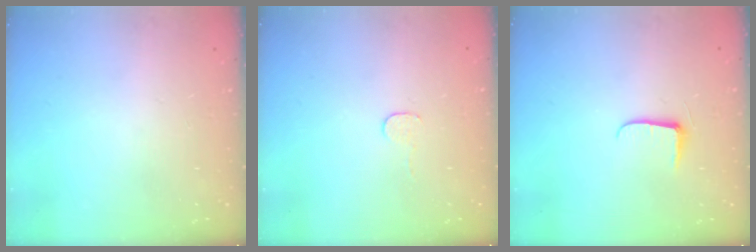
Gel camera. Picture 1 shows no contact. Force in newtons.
{"total": 2.7, "press": 2.7, "slide": 0.2}
{"total": 5.8, "press": 5.8, "slide": 0.9}